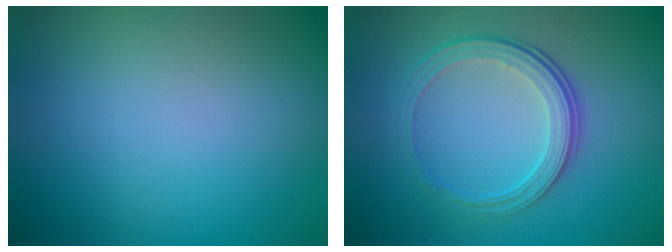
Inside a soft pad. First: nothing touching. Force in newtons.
{"total": 4.3, "press": 2.9, "slide": 3.2}